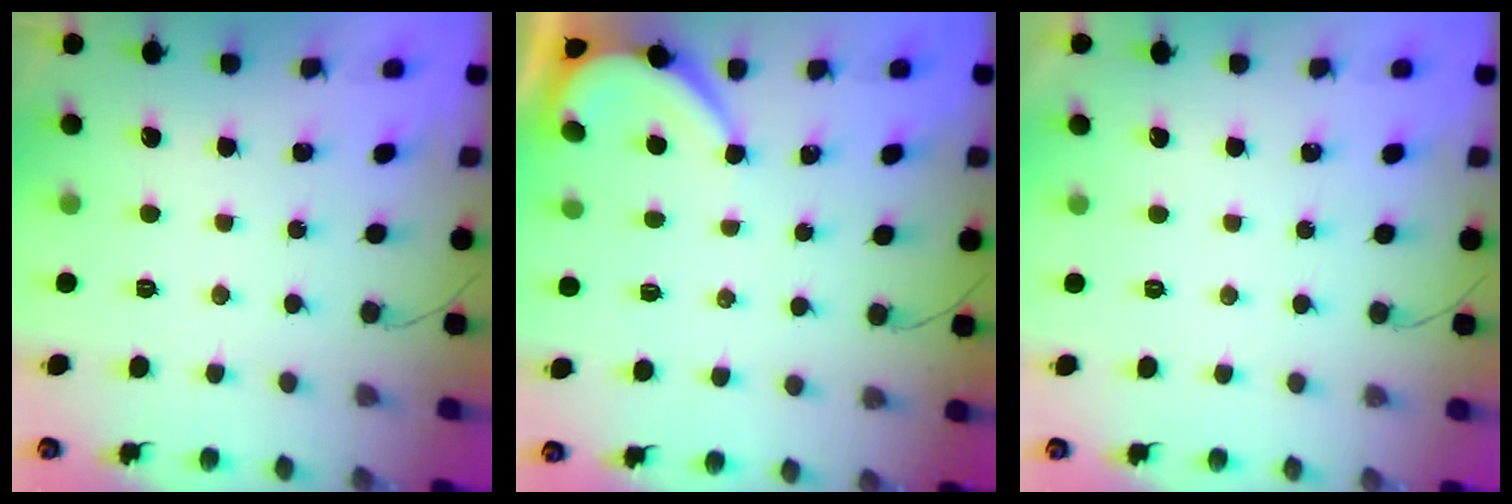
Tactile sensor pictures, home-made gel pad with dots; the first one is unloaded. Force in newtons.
{"total": 2.6, "press": 2.6, "slide": 0.3}
{"total": 1.0, "press": 1.0, "slide": 0.1}